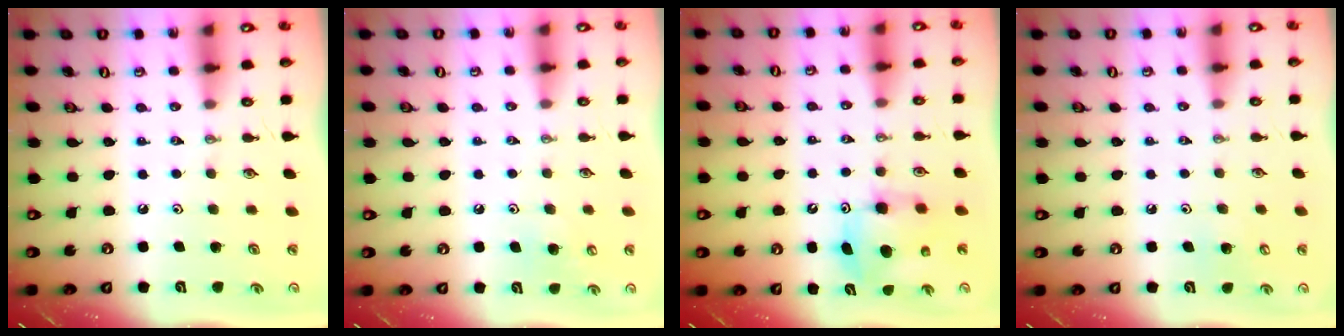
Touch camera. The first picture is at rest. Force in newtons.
{"total": 5.2, "press": 5.2, "slide": 0.7}
{"total": 7.5, "press": 7.5, "slide": 0.3}
{"total": 5.1, "press": 5.1, "slide": 0.6}